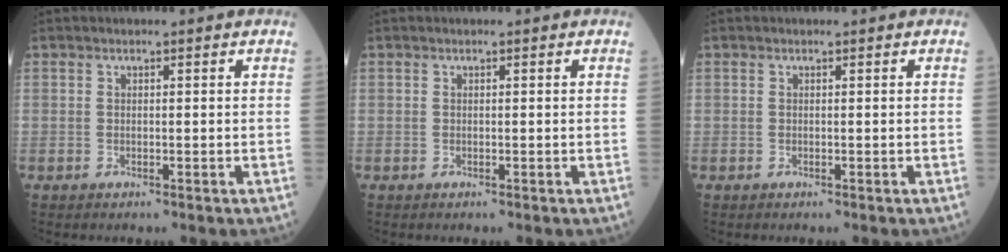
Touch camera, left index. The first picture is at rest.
{"total": 0.0}
{"total": 0.0}